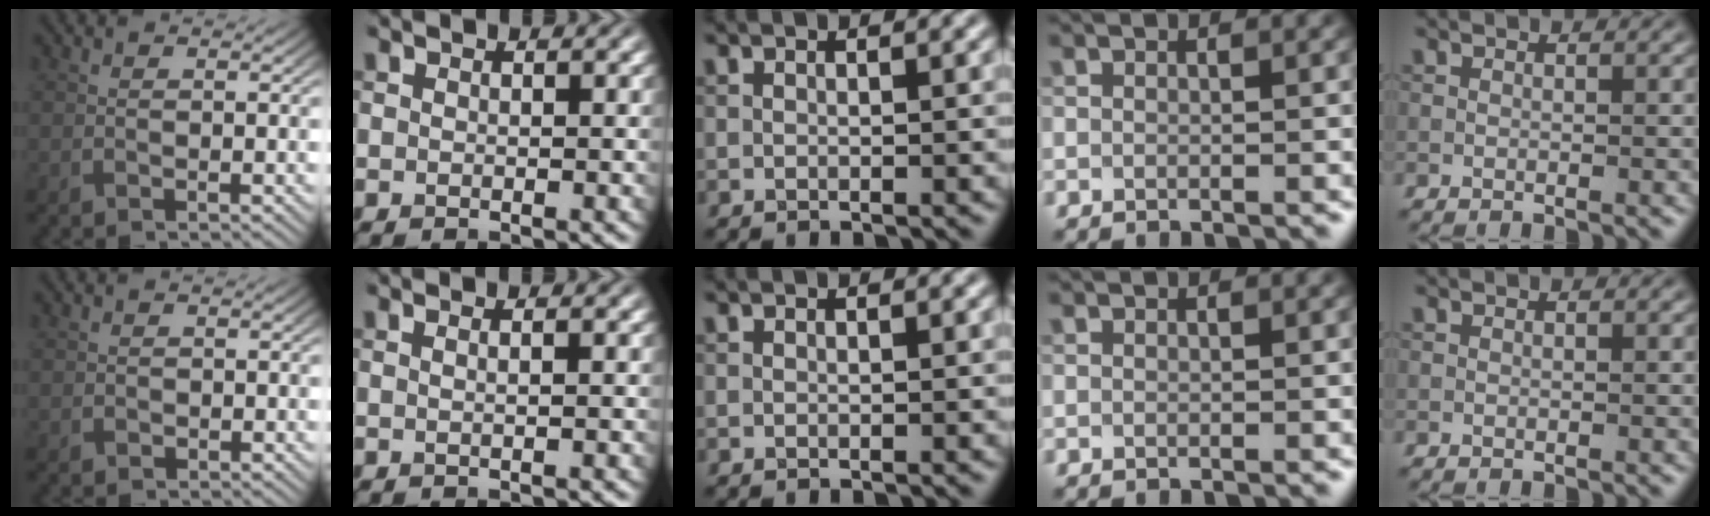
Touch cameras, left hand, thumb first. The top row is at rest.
{"thumb": {"total": 0.5, "force": [-0.2, 0.5, 0.0], "torque": [0.002, -0.004, -0.004]}, "index": {"total": 1.3, "force": [0.4, 0.6, 1.1], "torque": [-0.007, -0.003, -0.009]}}